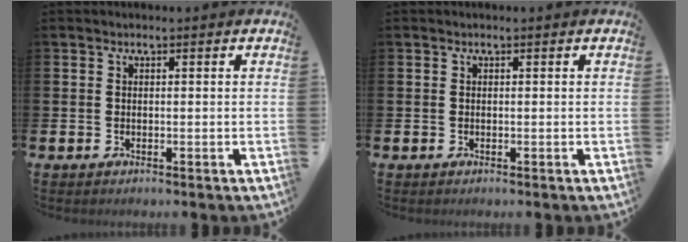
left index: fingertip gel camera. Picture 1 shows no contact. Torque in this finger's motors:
{"motor_torque": [-0.03, 0.02, 0.00, 0.00]}